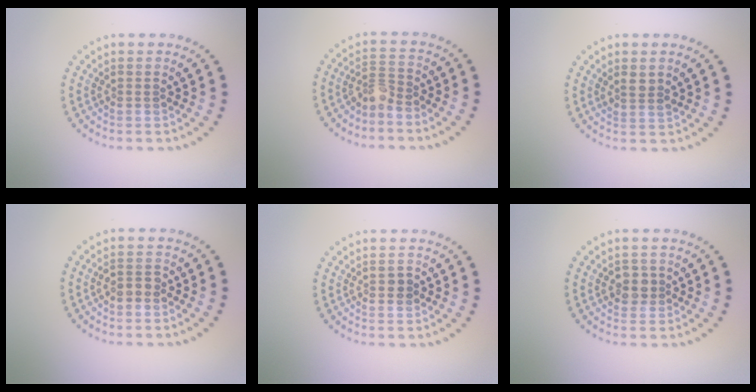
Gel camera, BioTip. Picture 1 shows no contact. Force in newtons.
{"total": 2.1, "press": 1.5, "slide": 1.4}
{"total": 1.5, "press": 1.3, "slide": 0.8}
{"total": 1.8, "press": 1.7, "slide": 0.4}
{"total": 1.0, "press": 1.0, "slide": 0.1}
{"total": 1.9, "press": 1.8, "slide": 0.7}